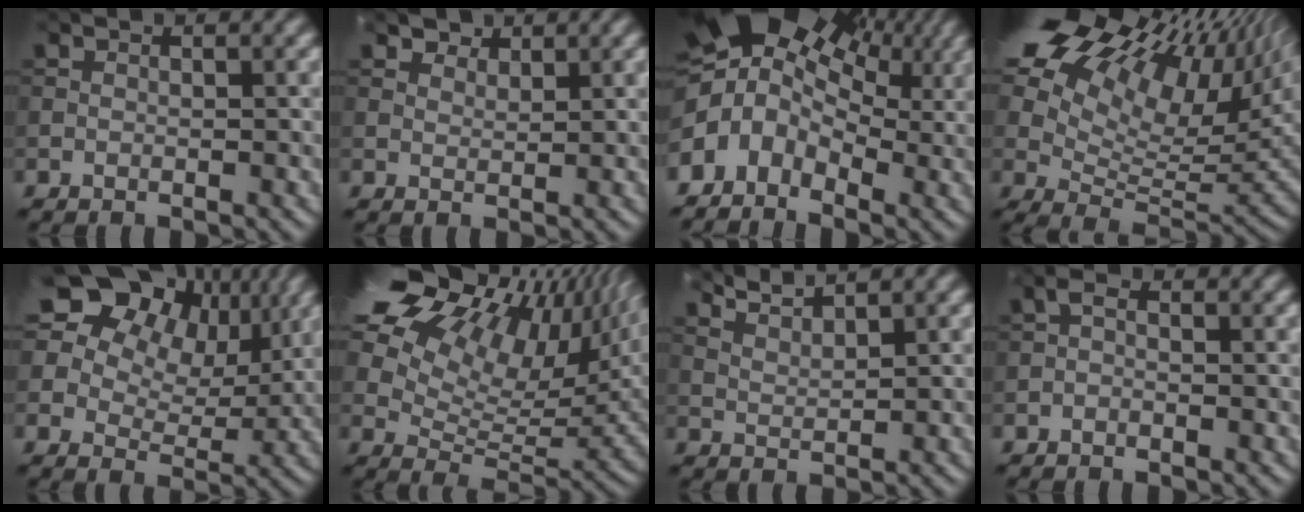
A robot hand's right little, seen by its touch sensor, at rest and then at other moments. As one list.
[{"total": 2.3, "force": [2.0, 0.9, 0.6], "torque": [-0.014, -0.004, 0.039]}, {"total": 12.1, "force": [1.2, 8.9, 8.1], "torque": [-0.125, 0.007, 0.017]}, {"total": 18.8, "force": [10.6, 8.3, 13.2], "torque": [-0.251, 0.047, 0.181]}, {"total": 17.8, "force": [10.0, 12.0, 8.6], "torque": [-0.190, 0.045, 0.195]}, {"total": 20.8, "force": [10.9, 11.0, 13.8], "torque": [-0.235, 0.057, 0.177]}, {"total": 2.6, "force": [2.4, 0.3, 1.0], "torque": [-0.016, 0.001, 0.048]}, {"total": 1.0, "force": [-0.6, 0.5, 0.6], "torque": [-0.014, -0.002, -0.017]}]